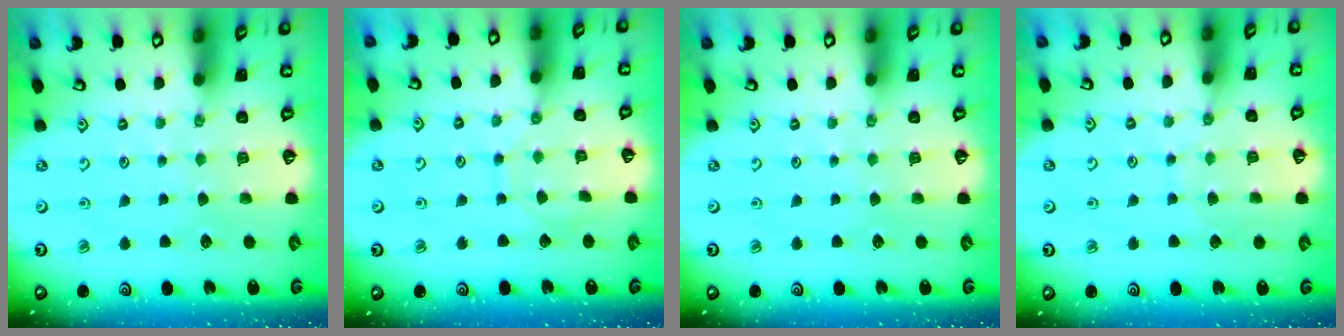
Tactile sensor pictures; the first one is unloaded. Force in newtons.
{"total": 6.7, "press": 6.7, "slide": 0.4}
{"total": 0.0}
{"total": 5.7, "press": 5.7, "slide": 0.5}